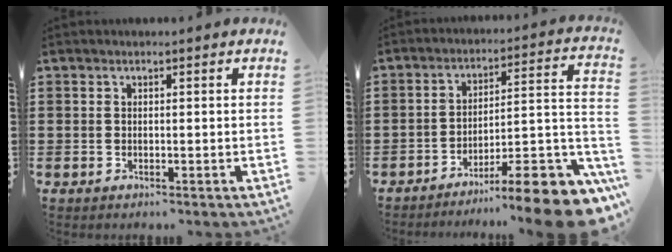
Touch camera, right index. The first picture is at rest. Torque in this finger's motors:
{"motor_torque": [0.74, -0.62, -0.05, -0.17]}